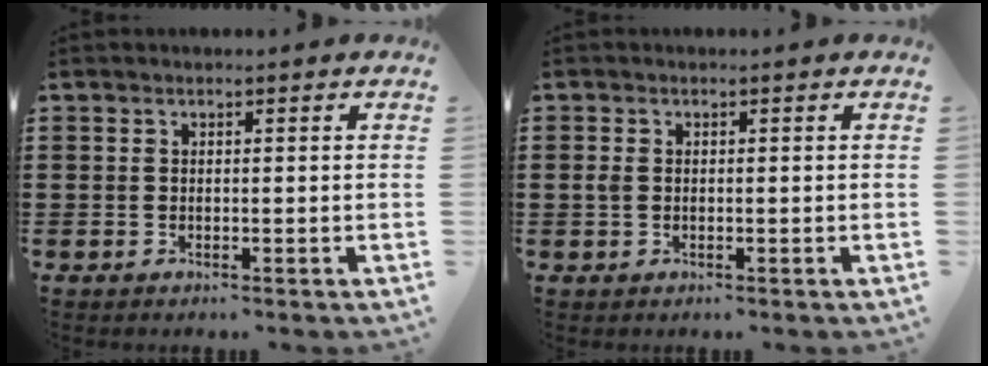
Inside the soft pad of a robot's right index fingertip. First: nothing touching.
{"total": 1.0, "force": [0.0, 0.7, 0.7], "torque": [-0.023, 0.002, -0.003]}